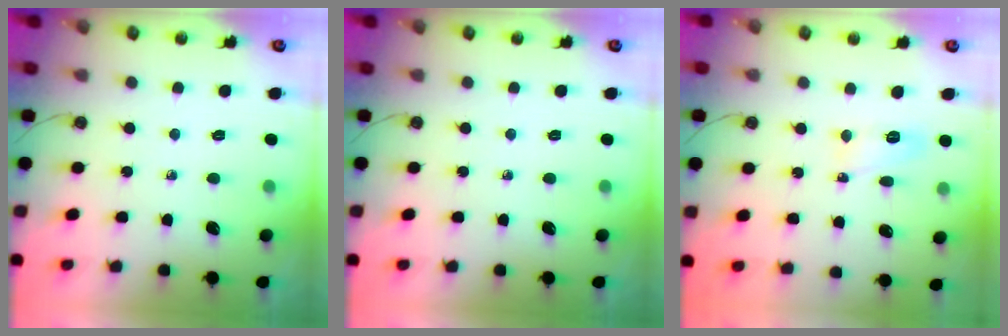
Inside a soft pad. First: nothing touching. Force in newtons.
{"total": 0.0}
{"total": 6.7, "press": 6.7, "slide": 0.4}